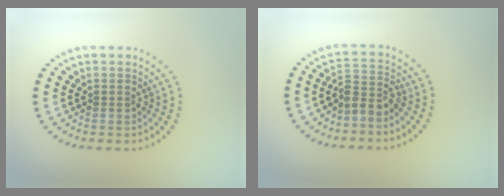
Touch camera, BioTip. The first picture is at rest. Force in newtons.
{"total": 2.5, "press": 1.9, "slide": 1.7}